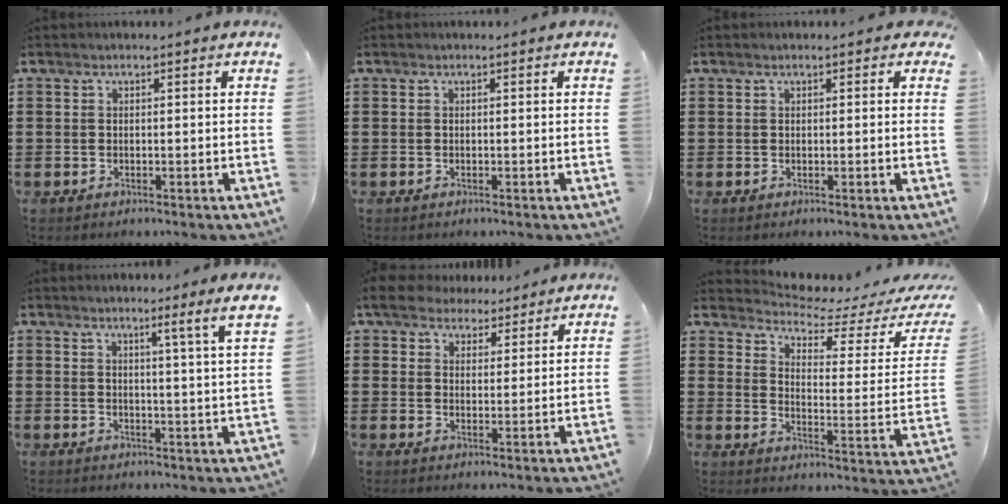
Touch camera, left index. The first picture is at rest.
{"total": 0.0}
{"total": 0.7, "force": [0.4, 0.4, 0.4], "torque": [-0.008, 0.006, 0.007]}
{"total": 3.6, "force": [2.3, -1.8, 2.1], "torque": [-0.030, -0.030, 0.028]}
{"total": 5.4, "force": [4.6, 2.4, 1.3], "torque": [-0.047, 0.002, 0.087]}
{"total": 4.5, "force": [4.2, 0.6, 1.5], "torque": [-0.050, -0.039, 0.067]}